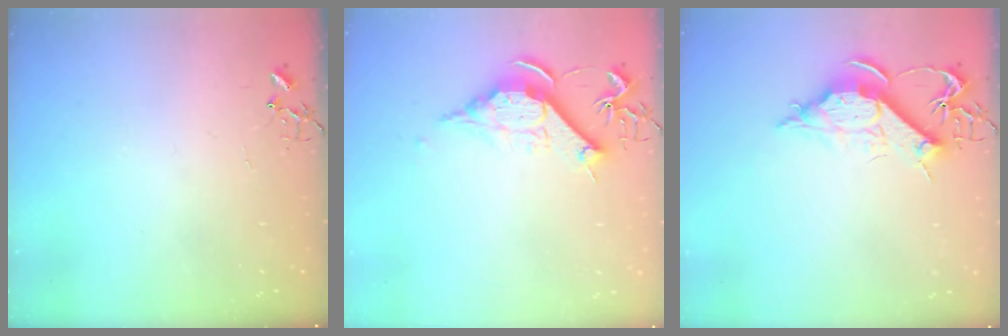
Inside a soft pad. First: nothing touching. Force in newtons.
{"total": 11.4, "press": 11.4, "slide": 0.6}
{"total": 11.1, "press": 11.1, "slide": 1.2}